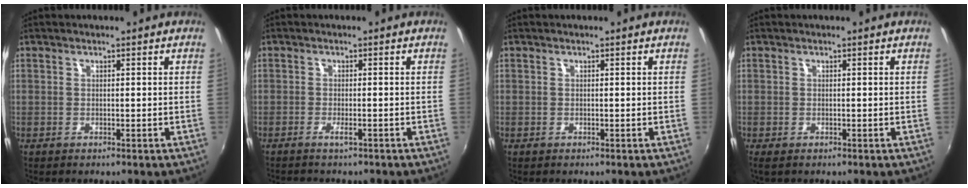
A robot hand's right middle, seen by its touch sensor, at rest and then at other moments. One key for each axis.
{"total": 1.6, "fx": -1.4, "fy": 0.1, "fz": 0.8, "tx": -0.020, "ty": 0.003, "tz": -0.025}
{"total": 0.0}
{"total": 0.9, "fx": -0.5, "fy": 0.4, "fz": 0.6, "tx": -0.014, "ty": -0.004, "tz": -0.006}